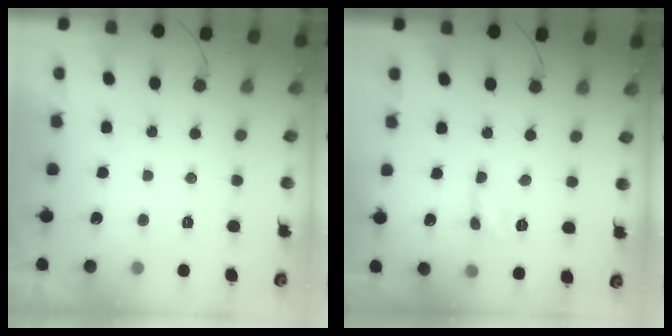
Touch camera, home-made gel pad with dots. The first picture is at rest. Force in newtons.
{"total": 2.5, "press": 2.5, "slide": 0.3}